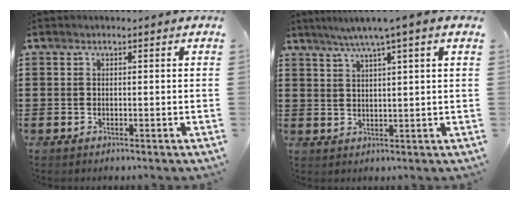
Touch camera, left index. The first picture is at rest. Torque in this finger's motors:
{"motor_torque": [1.11, -1.03, 0.49, 0.18]}